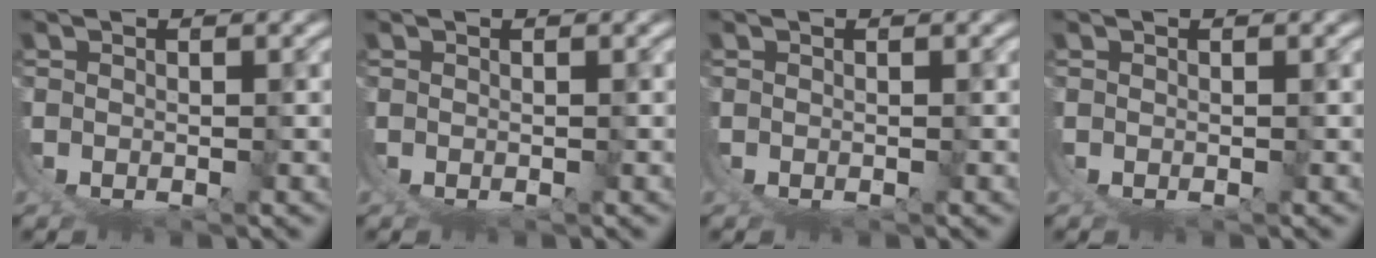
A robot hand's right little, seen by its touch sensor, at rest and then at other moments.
{"total": 0.0}
{"total": 0.0}
{"total": 0.0}